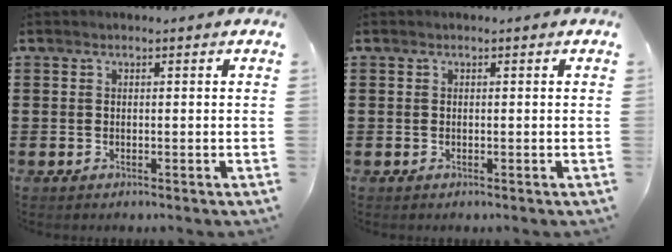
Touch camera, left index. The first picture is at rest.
{"total": 0.0}